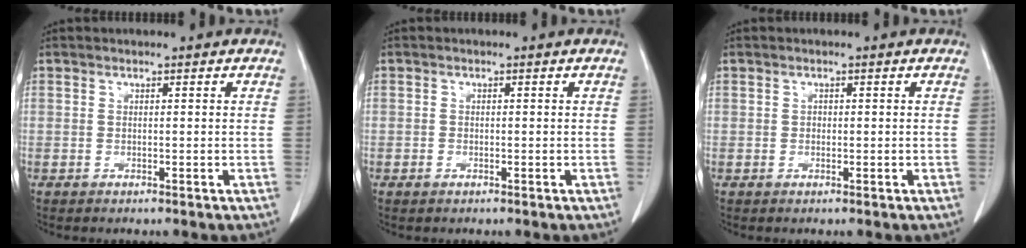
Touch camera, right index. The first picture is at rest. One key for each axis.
{"total": 0.9, "fx": -0.4, "fy": 0.6, "fz": 0.5, "tx": -0.011, "ty": 0.001, "tz": -0.006}
{"total": 0.7, "fx": -0.1, "fy": 0.6, "fz": 0.4, "tx": -0.011, "ty": 0.004, "tz": 0.000}